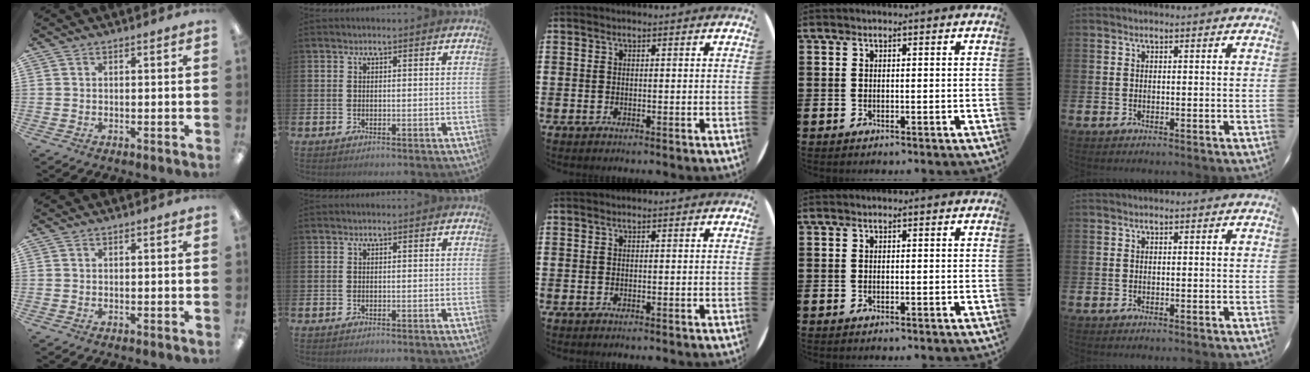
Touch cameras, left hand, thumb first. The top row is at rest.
{}